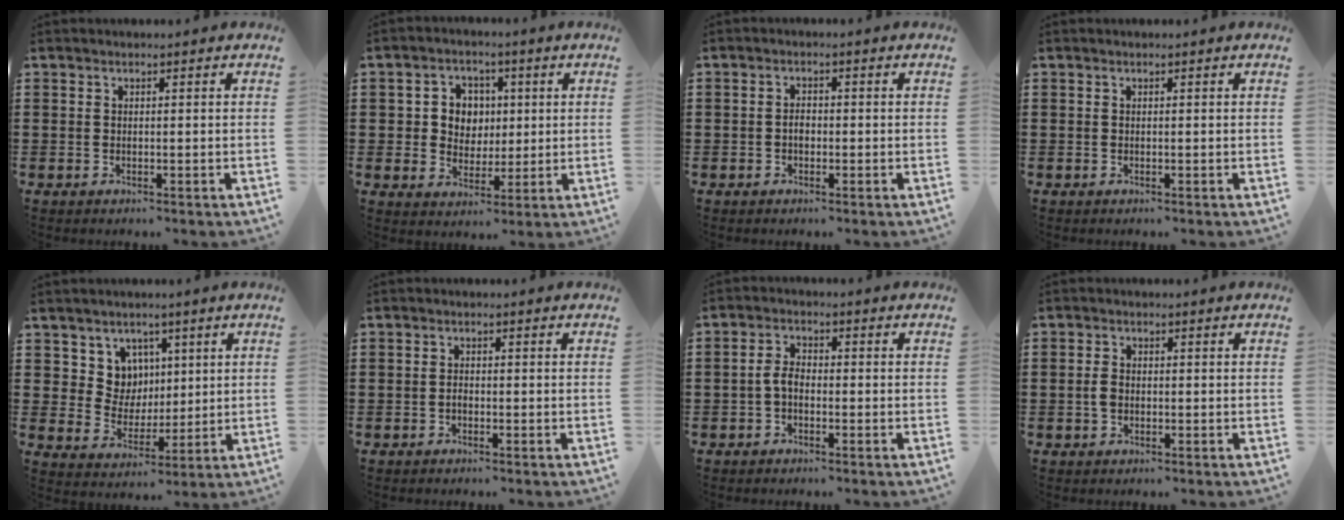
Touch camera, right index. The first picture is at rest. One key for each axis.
{"total": 4.9, "fx": 1.0, "fy": 4.6, "fz": 1.5, "tx": -0.040, "ty": 0.015, "tz": 0.014}
{"total": 1.7, "fx": -0.4, "fy": 1.0, "fz": 1.2, "tx": -0.026, "ty": 0.002, "tz": -0.008}
{"total": 0.0}
{"total": 6.5, "fx": 3.4, "fy": 5.4, "fz": 1.4, "tx": -0.048, "ty": 0.000, "tz": 0.066}
{"total": 0.9, "fx": -0.5, "fy": 0.4, "fz": 0.6, "tx": -0.015, "ty": -0.005, "tz": -0.008}
{"total": 2.6, "fx": -0.8, "fy": 1.0, "fz": 2.3, "tx": -0.053, "ty": -0.001, "tz": -0.020}
{"total": 1.6, "fx": -0.3, "fy": 0.7, "fz": 1.4, "tx": -0.037, "ty": -0.003, "tz": -0.008}